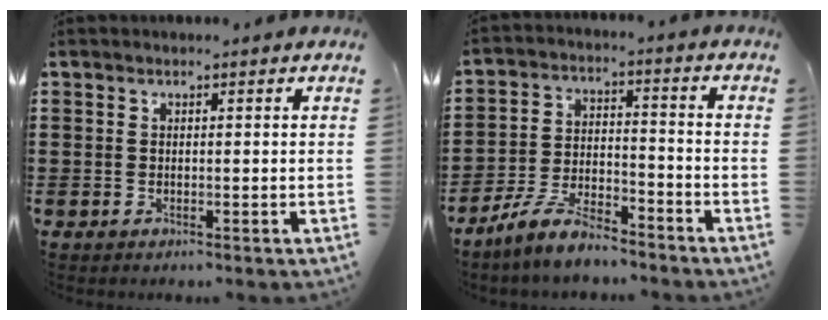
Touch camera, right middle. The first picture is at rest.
{"total": 7.7, "force": [-6.6, 1.7, 3.7], "torque": [-0.081, 0.007, -0.130]}